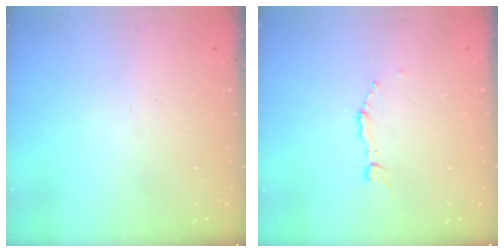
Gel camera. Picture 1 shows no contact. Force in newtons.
{"total": 2.7, "press": 2.7, "slide": 0.2}